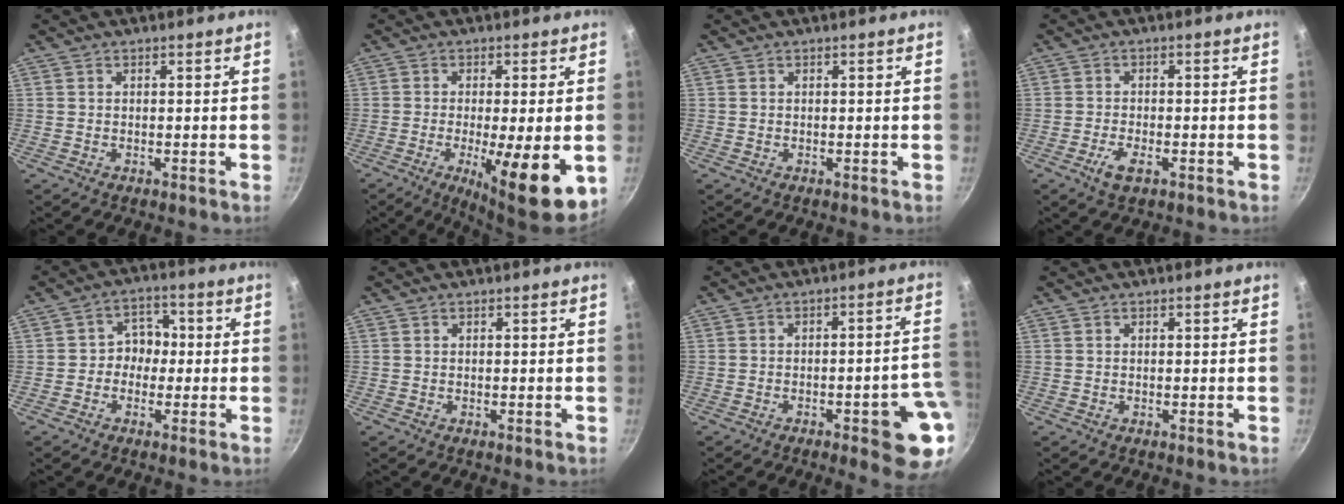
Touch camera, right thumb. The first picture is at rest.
{"total": 13.4, "force": [-3.3, 2.9, 12.6], "torque": [-0.185, -0.008, -0.044]}
{"total": 0.0}
{"total": 4.0, "force": [-1.9, 1.6, 3.1], "torque": [-0.063, 0.007, -0.036]}
{"total": 5.7, "force": [-0.5, 4.9, 2.8], "torque": [0.003, 0.019, -0.020]}
{"total": 0.0}
{"total": 12.2, "force": [-4.3, 3.4, 10.8], "torque": [-0.093, 0.033, -0.050]}
{"total": 0.0}